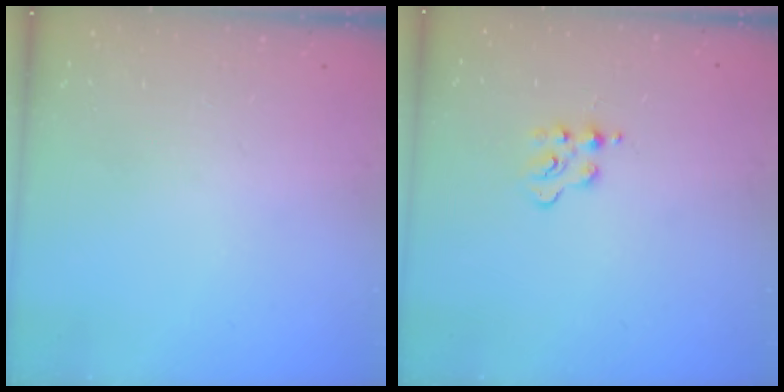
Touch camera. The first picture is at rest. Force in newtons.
{"total": 2.8, "press": 2.8, "slide": 0.3}